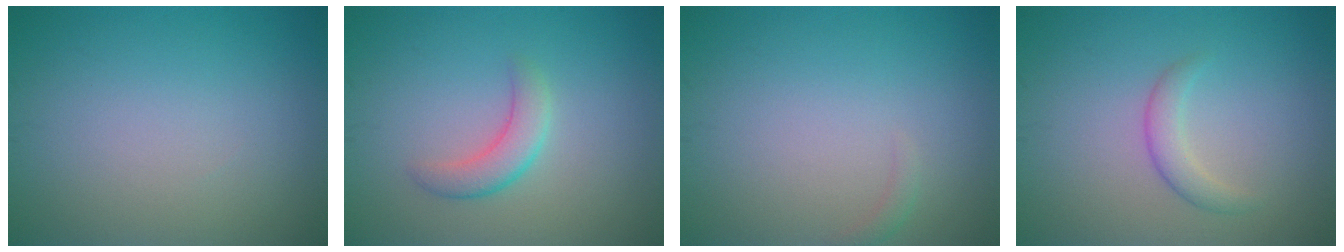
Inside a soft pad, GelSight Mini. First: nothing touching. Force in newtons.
{"total": 2.6, "press": 2.6, "slide": 0.1}
{"total": 0.7, "press": 0.7, "slide": 0.2}
{"total": 1.9, "press": 1.9, "slide": 0.1}